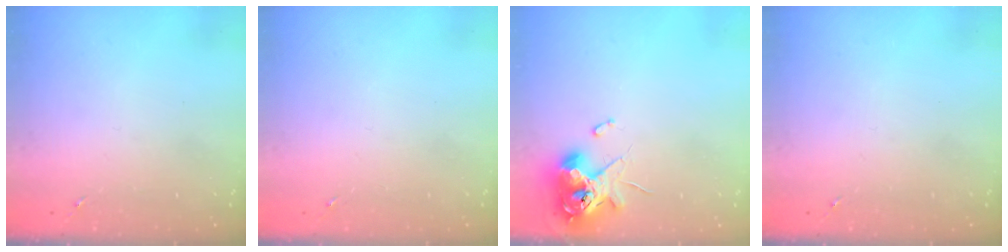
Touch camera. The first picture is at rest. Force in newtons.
{"total": 0.0}
{"total": 11.9, "press": 11.7, "slide": 2.1}
{"total": 0.0}